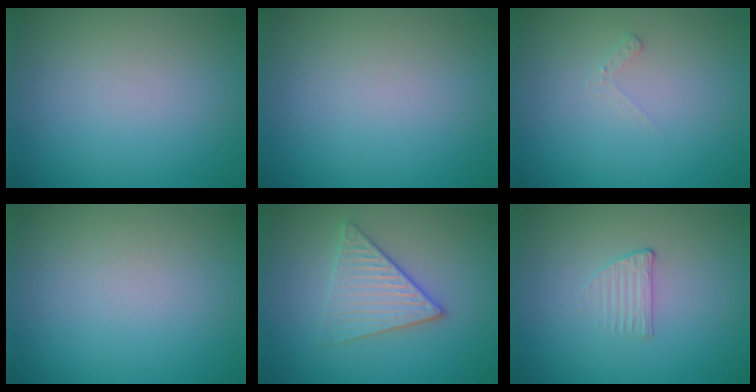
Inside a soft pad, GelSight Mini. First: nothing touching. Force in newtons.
{"total": 0.0}
{"total": 0.8, "press": 0.8, "slide": 0.2}
{"total": 0.0}
{"total": 3.5, "press": 3.1, "slide": 1.7}
{"total": 1.2, "press": 0.6, "slide": 1.0}